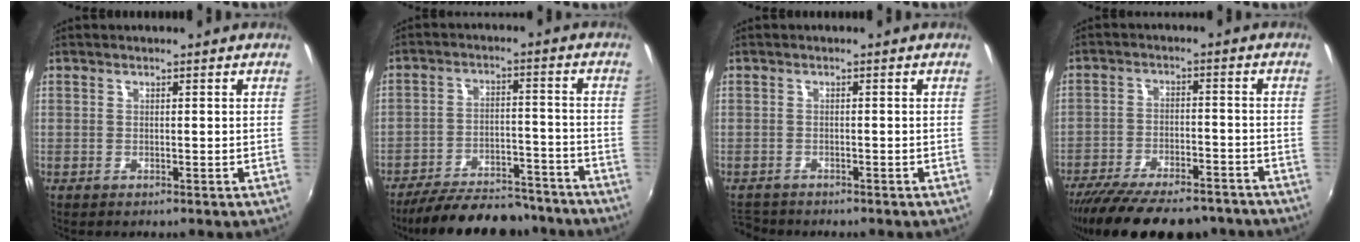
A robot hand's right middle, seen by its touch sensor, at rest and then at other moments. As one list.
[{"total": 19.7, "force": [-17.1, 5.9, 7.8], "torque": [-0.153, 0.004, -0.231]}, {"total": 3.9, "force": [-3.6, 1.1, 0.9], "torque": [-0.035, -0.013, -0.064]}, {"total": 19.9, "force": [-16.4, 6.1, 9.6], "torque": [-0.190, -0.031, -0.236]}]